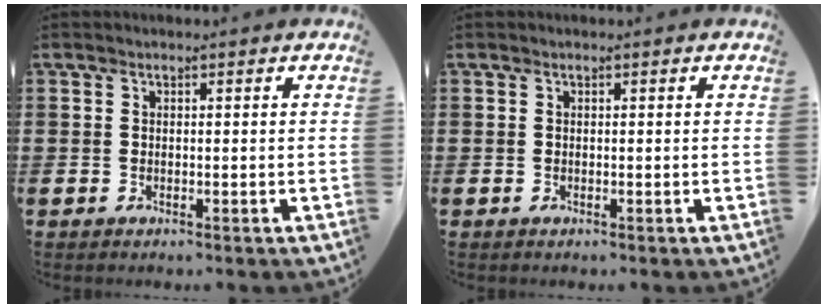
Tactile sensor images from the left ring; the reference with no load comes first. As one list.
[{"total": 0.0}]